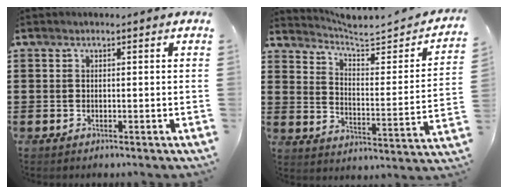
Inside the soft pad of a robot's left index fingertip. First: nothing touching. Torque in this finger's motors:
{"motor_torque": [0.13, -1.64, 0.05, 0.05]}